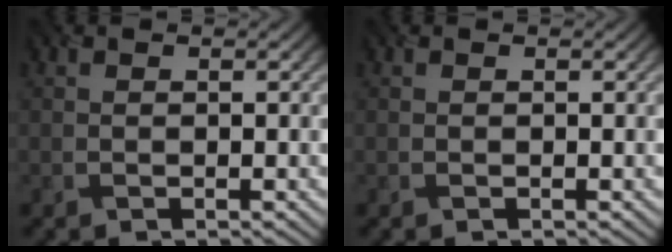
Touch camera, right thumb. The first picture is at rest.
{"total": 0.0}